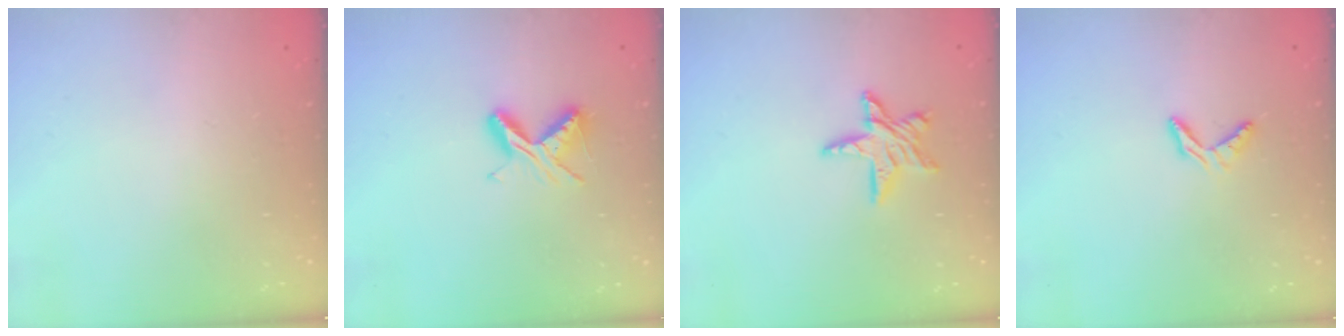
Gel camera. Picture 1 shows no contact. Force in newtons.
{"total": 5.9, "press": 5.9, "slide": 0.7}
{"total": 9.7, "press": 9.6, "slide": 0.9}
{"total": 4.2, "press": 4.2, "slide": 0.3}